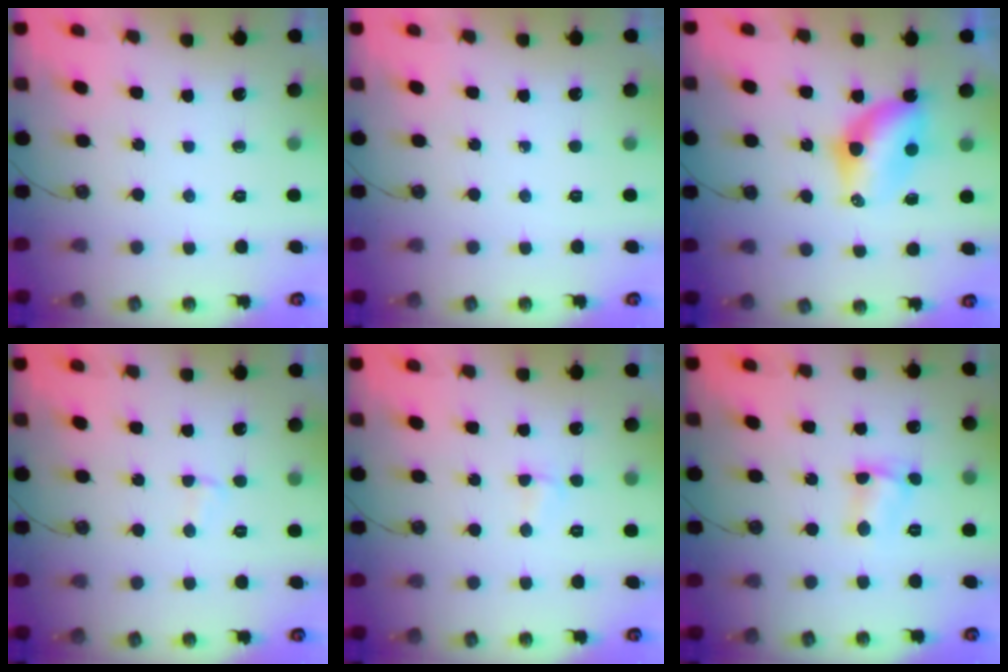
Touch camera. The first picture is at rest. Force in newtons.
{"total": 0.0}
{"total": 7.0, "press": 7.0, "slide": 0.2}
{"total": 2.3, "press": 2.3, "slide": 0.5}
{"total": 2.9, "press": 2.9, "slide": 0.6}
{"total": 3.1, "press": 3.1, "slide": 0.2}